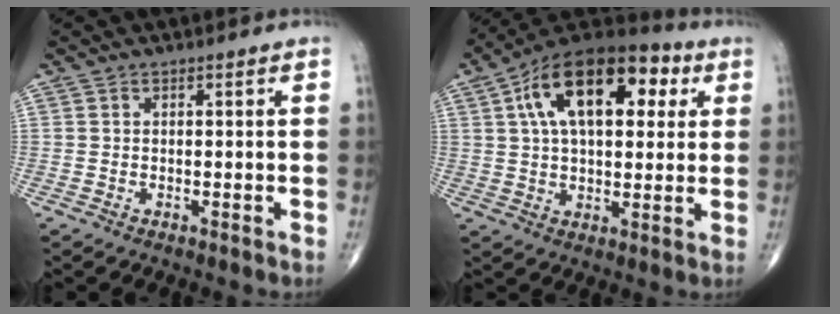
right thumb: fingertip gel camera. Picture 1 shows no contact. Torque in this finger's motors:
{"motor_torque": [-1.40, 2.96, 1.83, 0.83, 0.49]}